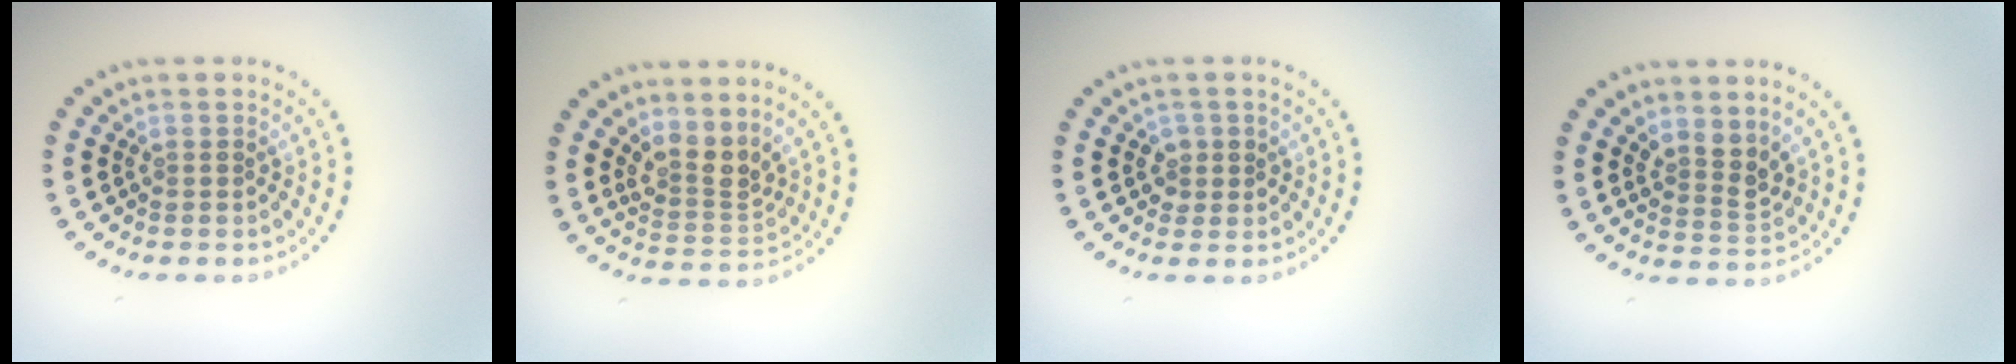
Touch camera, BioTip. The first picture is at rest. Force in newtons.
{"total": 2.8, "press": 2.0, "slide": 1.9}
{"total": 1.1, "press": 1.0, "slide": 0.5}
{"total": 2.3, "press": 1.8, "slide": 1.6}